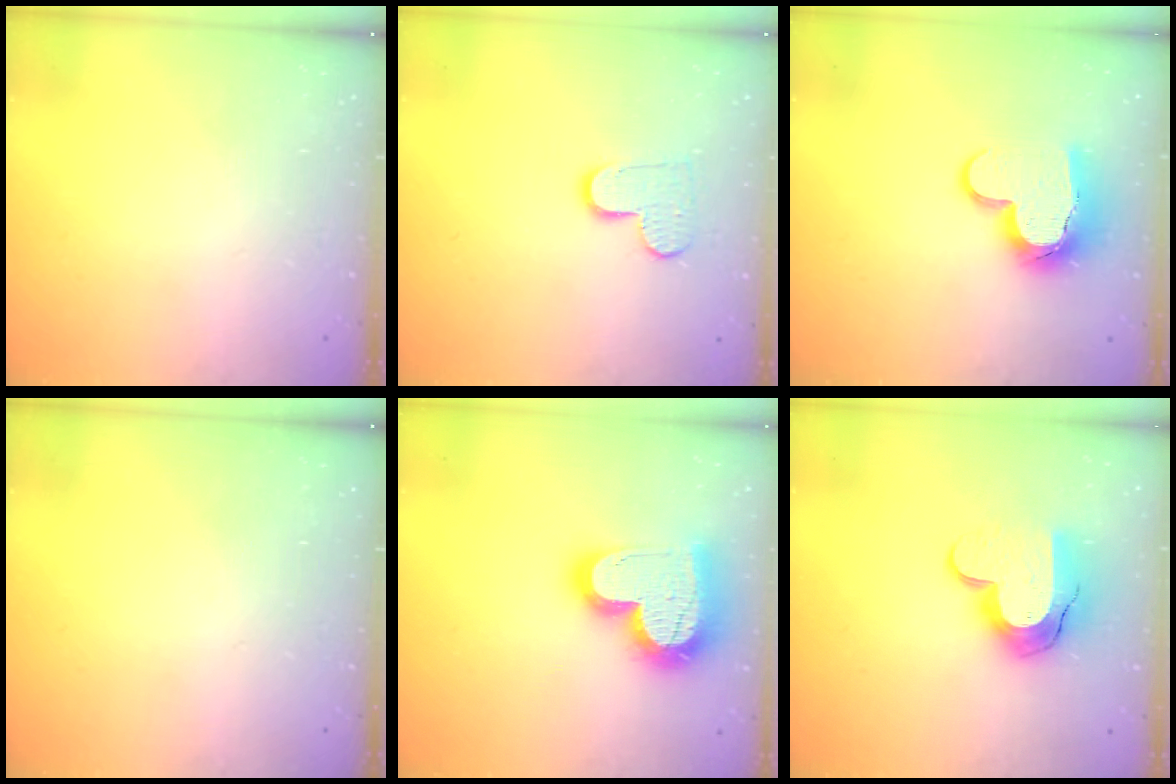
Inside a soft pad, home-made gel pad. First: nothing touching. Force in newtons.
{"total": 9.3, "press": 9.3, "slide": 0.6}
{"total": 12.1, "press": 12.0, "slide": 1.3}
{"total": 0.0}
{"total": 22.6, "press": 22.5, "slide": 1.8}
{"total": 13.3, "press": 13.2, "slide": 1.0}